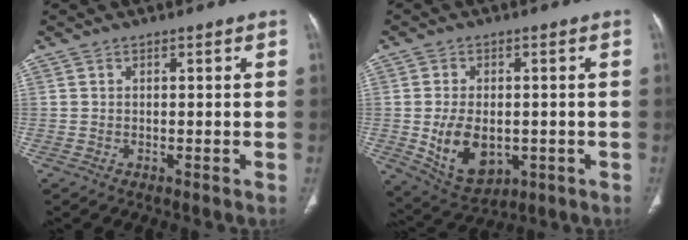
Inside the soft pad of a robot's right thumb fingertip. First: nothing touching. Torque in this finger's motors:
{"motor_torque": [-0.23, 0.73, 0.76, 0.41, 0.31]}